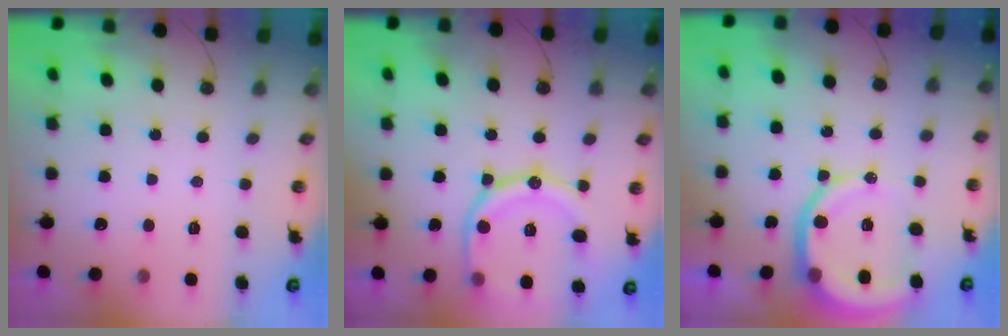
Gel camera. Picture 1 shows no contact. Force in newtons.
{"total": 17.7, "press": 17.6, "slide": 1.5}
{"total": 12.9, "press": 12.8, "slide": 1.6}